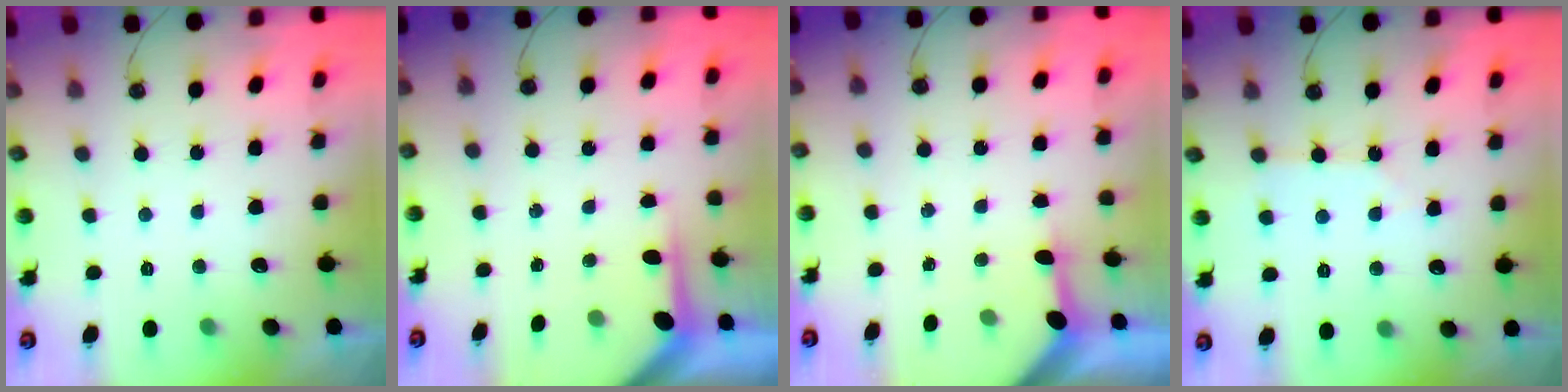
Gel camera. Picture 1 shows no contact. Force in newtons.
{"total": 3.7, "press": 3.7, "slide": 0.2}
{"total": 3.2, "press": 3.2, "slide": 0.4}
{"total": 2.5, "press": 2.4, "slide": 0.5}